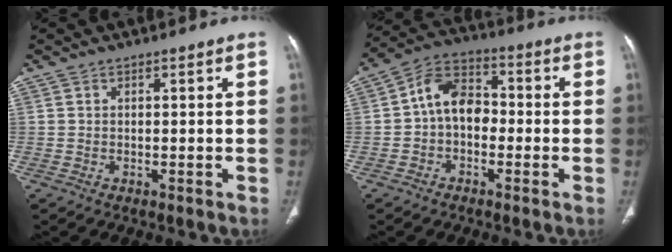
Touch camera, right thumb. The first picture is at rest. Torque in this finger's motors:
{"motor_torque": [1.79, 1.62, 1.17, -0.46, 0.08]}